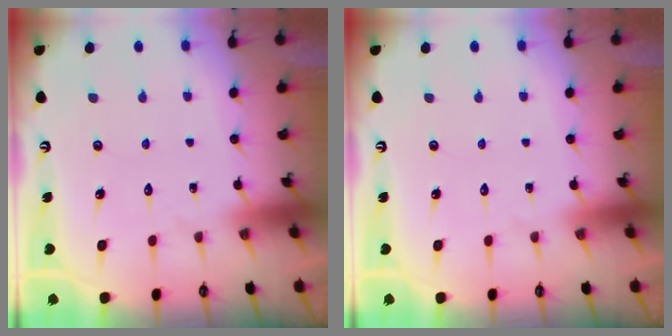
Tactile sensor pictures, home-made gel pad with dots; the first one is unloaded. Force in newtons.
{"total": 0.0}